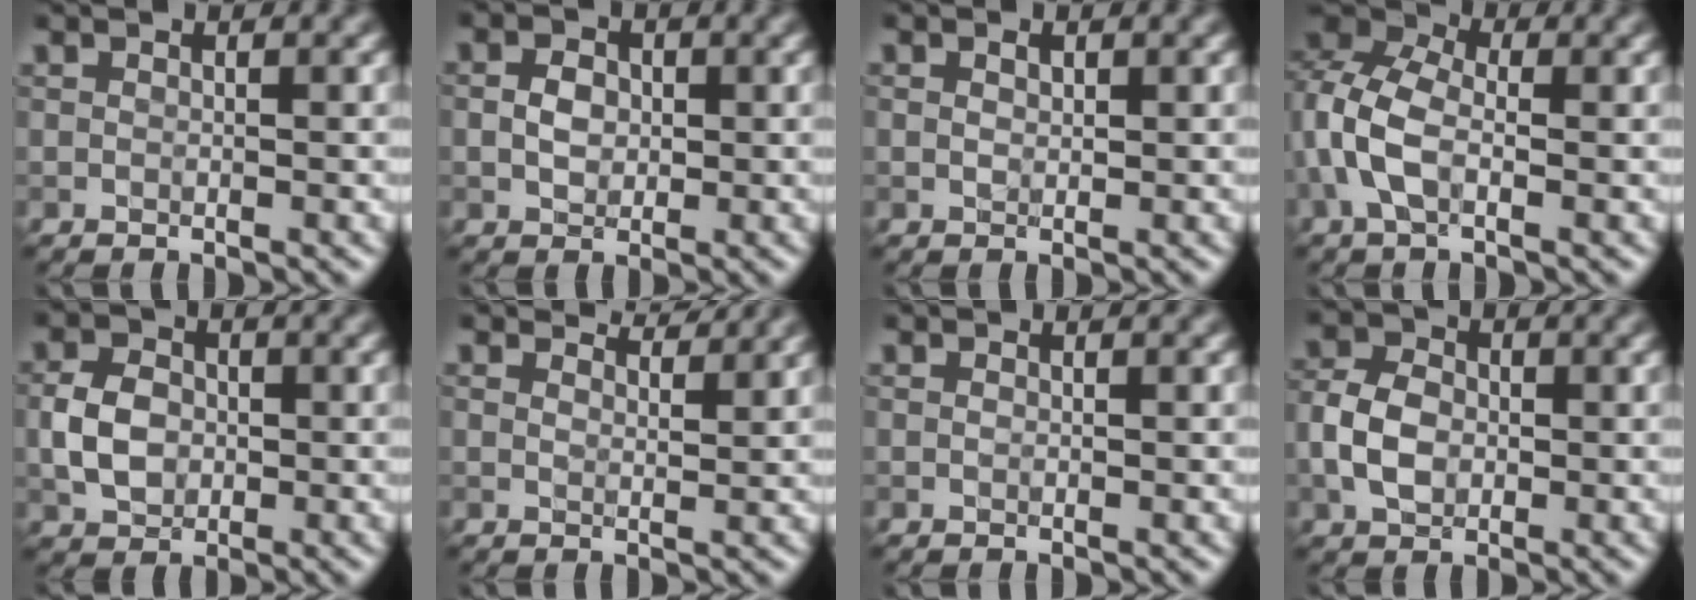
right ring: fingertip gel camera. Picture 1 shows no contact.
{"total": 2.3, "force": [0.1, 1.8, 1.5], "torque": [-0.028, 0.003, -0.003]}
{"total": 0.9, "force": [0.3, 0.6, 0.6], "torque": [-0.012, -0.001, 0.007]}
{"total": 5.7, "force": [-1.0, 3.5, 4.4], "torque": [-0.106, 0.008, -0.032]}
{"total": 3.8, "force": [-0.4, 2.9, 2.4], "torque": [-0.047, 0.003, -0.012]}
{"total": 2.9, "force": [2.8, 0.4, 0.8], "torque": [-0.015, -0.006, 0.037]}
{"total": 0.0}
{"total": 4.5, "force": [-0.6, 3.3, 3.0], "torque": [-0.065, 0.005, -0.018]}